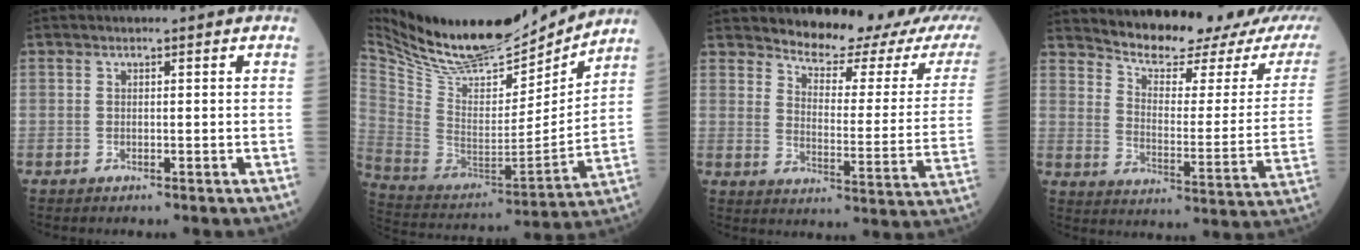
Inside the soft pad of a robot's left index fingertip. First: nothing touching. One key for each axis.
{"total": 25.8, "fx": 22.6, "fy": 6.8, "fz": 10.4, "tx": -0.215, "ty": -0.025, "tz": 0.371}
{"total": 13.9, "fx": 12.5, "fy": 2.1, "fz": 5.7, "tx": -0.071, "ty": -0.058, "tz": 0.149}
{"total": 15.7, "fx": 14.4, "fy": 1.9, "fz": 6.0, "tx": -0.084, "ty": -0.060, "tz": 0.188}